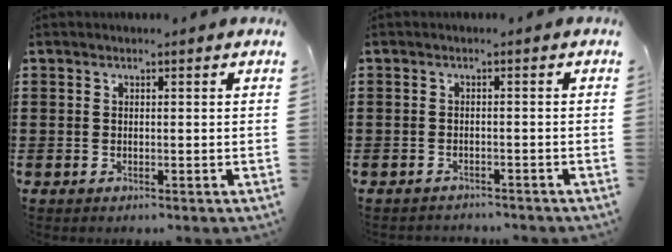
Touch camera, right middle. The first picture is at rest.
{"total": 1.1, "force": [-1.1, 0.1, 0.0], "torque": [-0.003, 0.002, -0.025]}